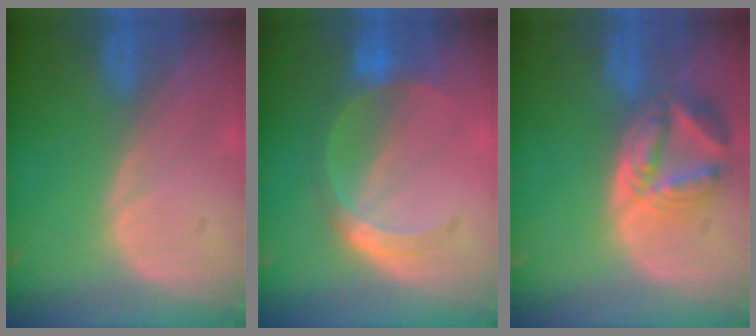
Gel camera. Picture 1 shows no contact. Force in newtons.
{"total": 5.7, "press": 5.4, "slide": 1.8}
{"total": 8.2, "press": 7.2, "slide": 3.9}